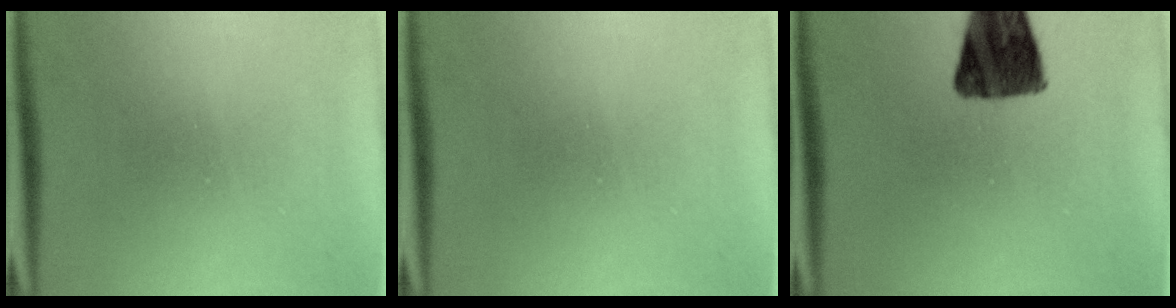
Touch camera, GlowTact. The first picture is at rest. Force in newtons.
{"total": 0.0}
{"total": 11.8}